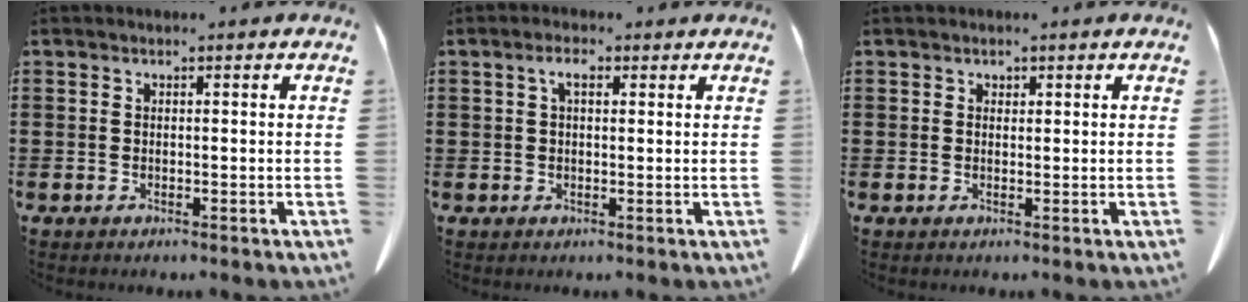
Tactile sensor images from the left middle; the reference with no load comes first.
{"total": 2.7, "force": [1.0, 1.1, 2.2], "torque": [-0.048, 0.007, 0.017]}
{"total": 0.6, "force": [0.5, 0.4, 0.0], "torque": [-0.002, 0.000, 0.010]}